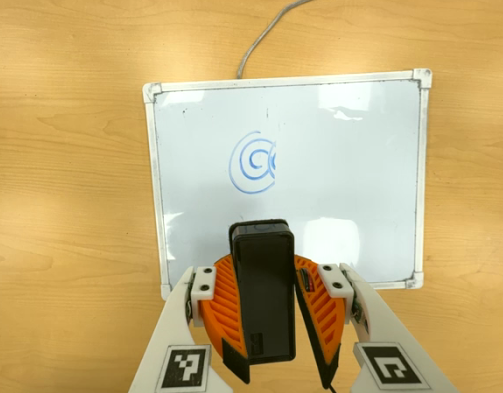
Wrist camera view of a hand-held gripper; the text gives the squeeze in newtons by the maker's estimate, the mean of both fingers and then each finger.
{"total": 8.6, "left": 9.1, "right": 8.2}